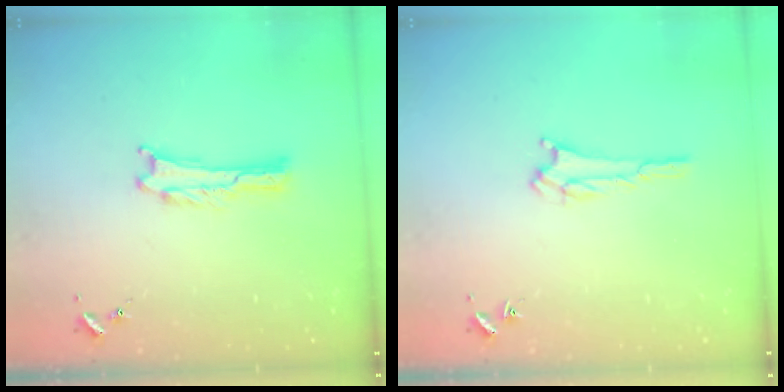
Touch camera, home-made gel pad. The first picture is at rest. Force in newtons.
{"total": 2.1, "press": 2.1, "slide": 0.2}